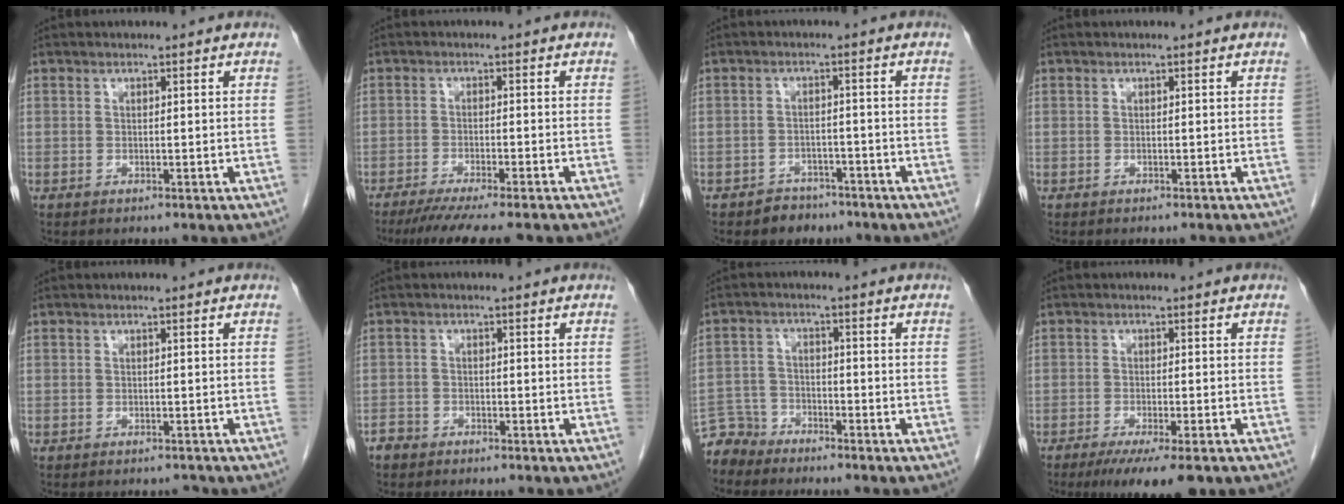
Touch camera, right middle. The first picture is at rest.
{"total": 10.7, "force": [-9.0, 0.4, 5.8], "torque": [-0.071, -0.022, -0.135]}
{"total": 3.6, "force": [-2.7, 2.4, 0.4], "torque": [-0.012, 0.010, -0.036]}
{"total": 1.0, "force": [-1.0, 0.1, 0.2], "torque": [-0.007, -0.002, -0.015]}
{"total": 1.7, "force": [-1.7, 0.5, 0.0], "torque": [0.005, -0.003, -0.022]}
{"total": 1.6, "force": [-1.3, 1.0, 0.2], "torque": [-0.009, 0.003, -0.024]}
{"total": 4.3, "force": [-4.0, 1.3, -0.7], "torque": [0.013, -0.003, -0.080]}
{"total": 8.4, "force": [-5.9, 1.2, 5.9], "torque": [-0.081, -0.018, -0.087]}